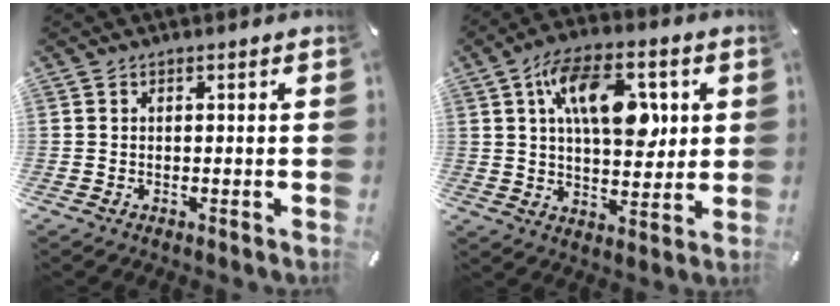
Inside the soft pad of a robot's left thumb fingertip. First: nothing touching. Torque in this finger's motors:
{"motor_torque": [1.38, 2.72, 2.00, -0.77, 0.33]}